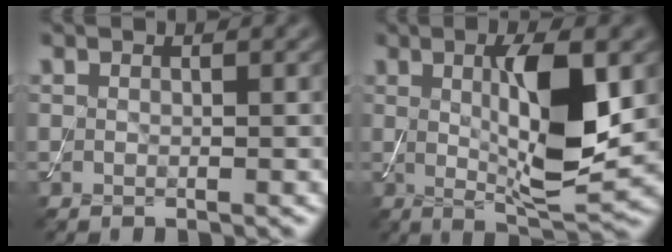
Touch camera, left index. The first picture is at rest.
{"total": 8.6, "force": [0.8, 2.2, 8.3], "torque": [-0.130, -0.012, 0.019]}